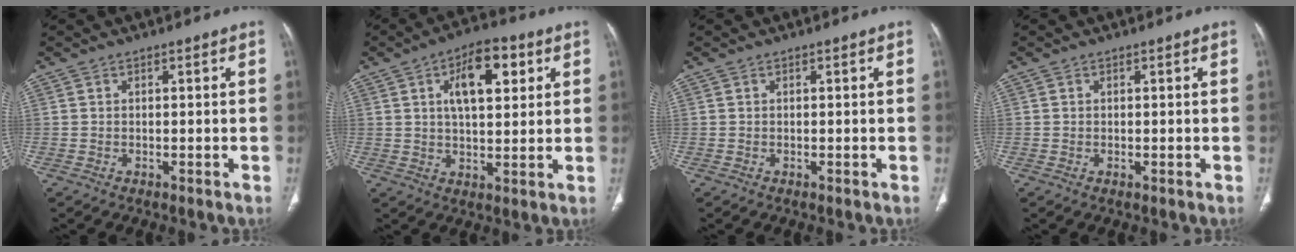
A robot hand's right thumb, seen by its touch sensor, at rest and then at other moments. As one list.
[{"total": 11.5, "force": [4.0, 5.4, 9.3], "torque": [-0.122, -0.001, 0.063]}, {"total": 0.0}, {"total": 0.0}]